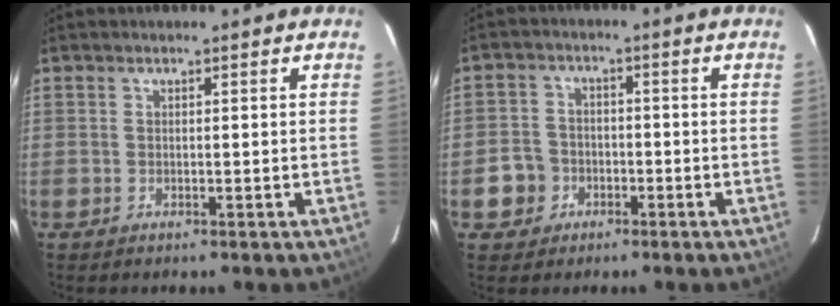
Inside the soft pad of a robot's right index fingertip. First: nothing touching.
{"total": 5.5, "force": [-2.3, 4.9, 1.0], "torque": [-0.029, 0.018, -0.036]}